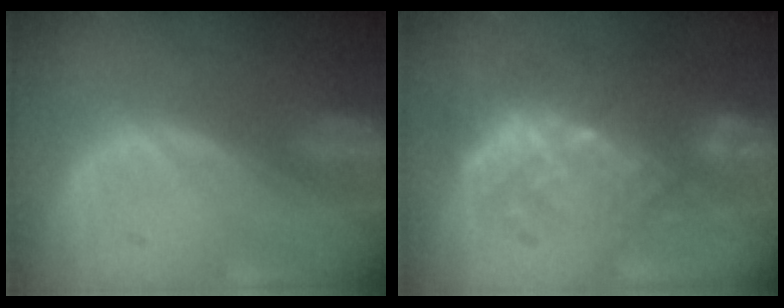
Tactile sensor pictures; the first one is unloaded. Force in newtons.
{"total": 9.3, "press": 8.9, "slide": 2.6}